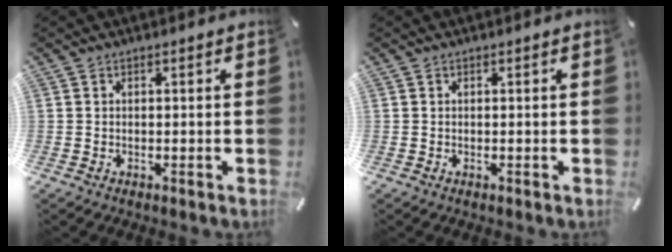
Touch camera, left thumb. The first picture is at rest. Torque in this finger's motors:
{"motor_torque": [-0.04, -0.04, 0.00, 0.00, 0.00]}